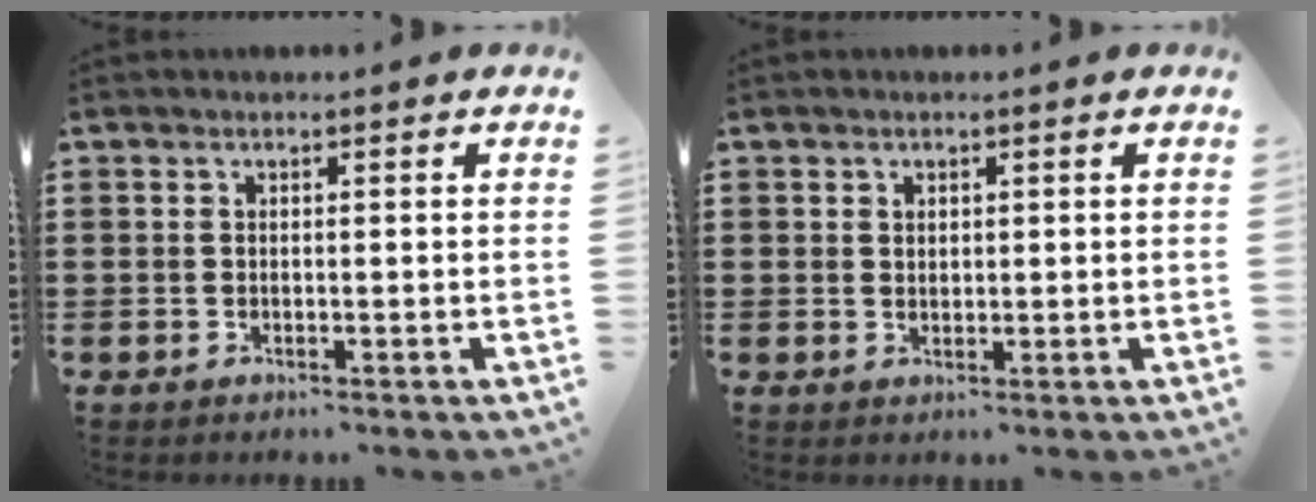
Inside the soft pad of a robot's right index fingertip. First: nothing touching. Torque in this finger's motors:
{"motor_torque": [-0.42, 0.57, 0.01, -0.01]}